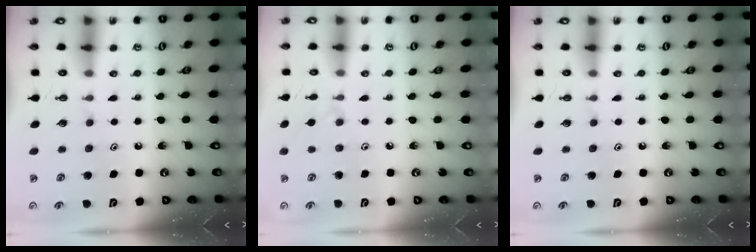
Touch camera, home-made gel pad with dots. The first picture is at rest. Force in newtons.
{"total": 1.5, "press": 1.4, "slide": 0.4}
{"total": 0.0}